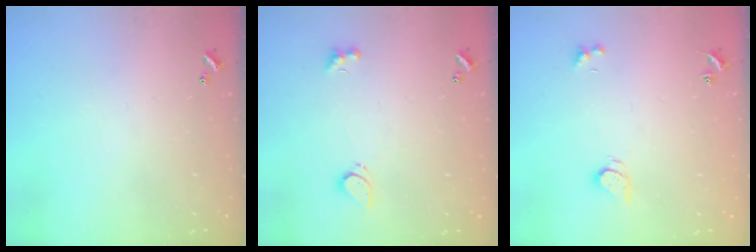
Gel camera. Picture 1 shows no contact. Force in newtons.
{"total": 2.2, "press": 2.1, "slide": 0.6}
{"total": 2.9, "press": 2.9, "slide": 0.5}